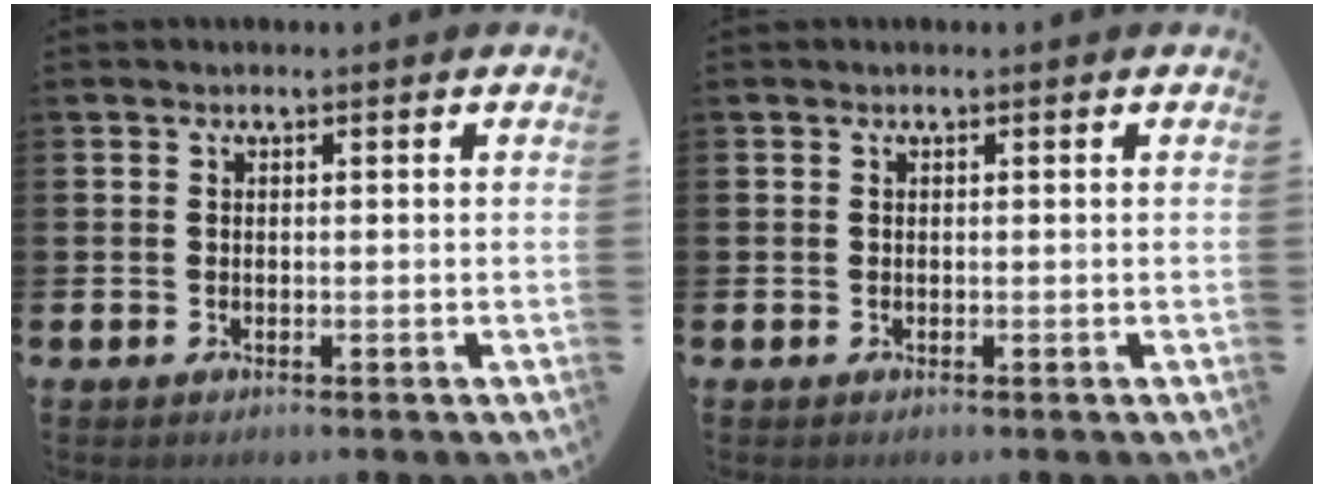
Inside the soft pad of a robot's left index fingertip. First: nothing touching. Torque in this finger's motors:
{"motor_torque": [-0.02, 0.01, 0.00, 0.00]}